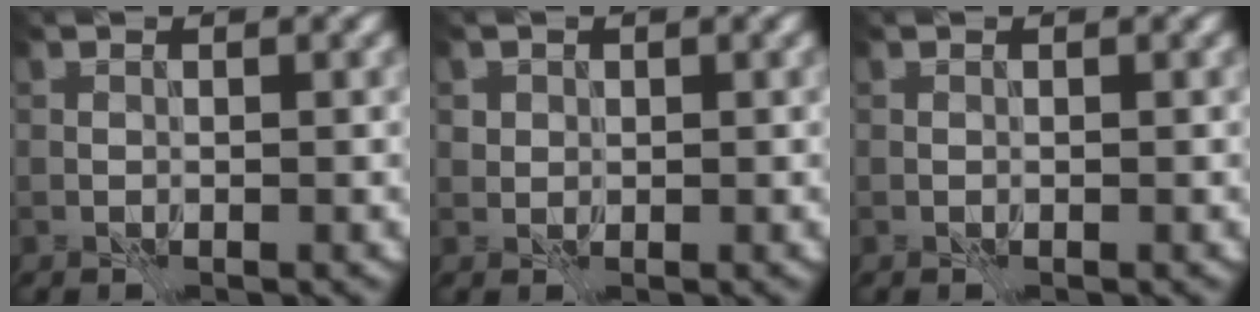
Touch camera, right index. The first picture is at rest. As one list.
[{"total": 1.0, "force": [0.2, 1.0, -0.1], "torque": [0.008, 0.000, 0.002]}, {"total": 0.0}]